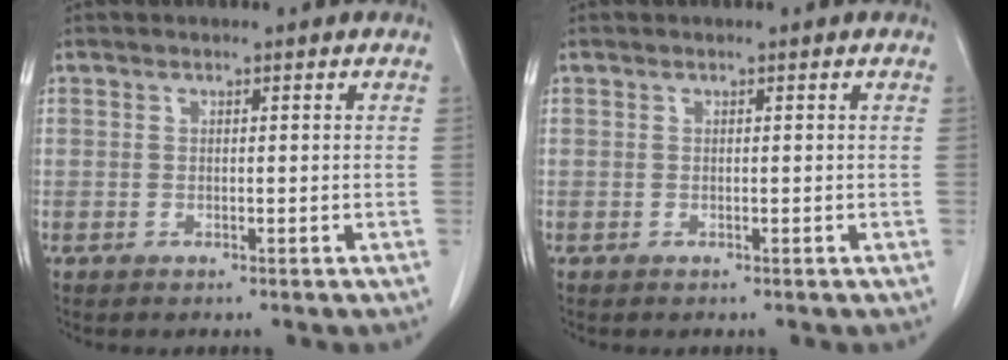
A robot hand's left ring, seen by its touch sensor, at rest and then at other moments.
{"total": 0.0}